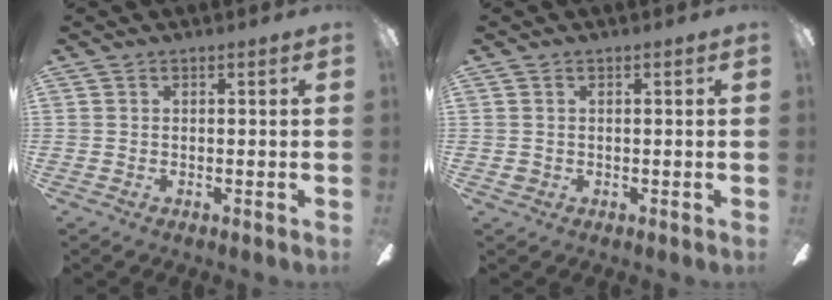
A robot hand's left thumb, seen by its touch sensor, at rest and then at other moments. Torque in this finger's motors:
{"motor_torque": [-0.06, 0.15, 0.00, 0.24, -0.06]}